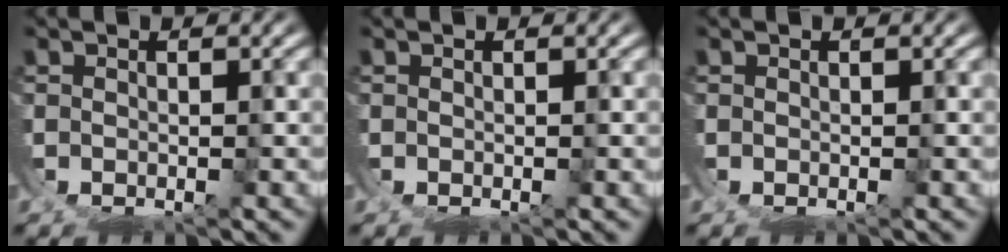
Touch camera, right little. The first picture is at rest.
{"total": 0.0}
{"total": 0.0}